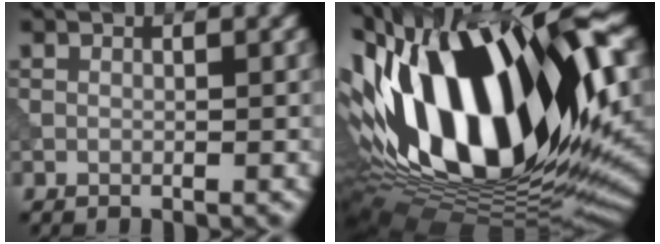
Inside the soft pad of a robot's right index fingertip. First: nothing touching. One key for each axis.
{"total": 17.9, "fx": 2.8, "fy": 9.0, "fz": 15.2, "tx": -0.287, "ty": 0.010, "tz": 0.034}